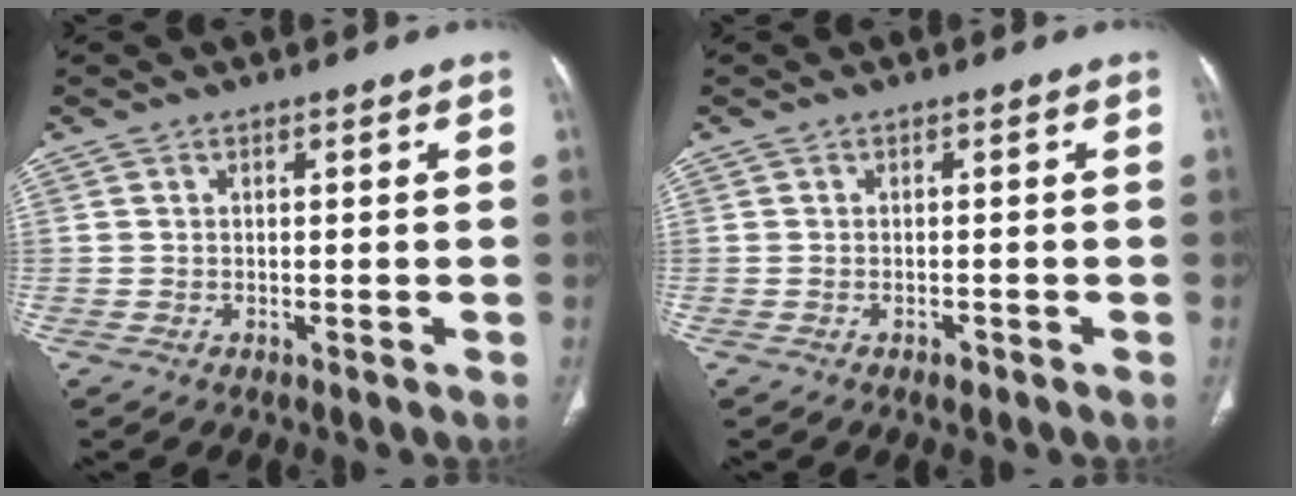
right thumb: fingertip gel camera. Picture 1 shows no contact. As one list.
[{"total": 1.0, "force": [-0.7, 0.5, 0.5], "torque": [-0.008, 0.003, -0.009]}]